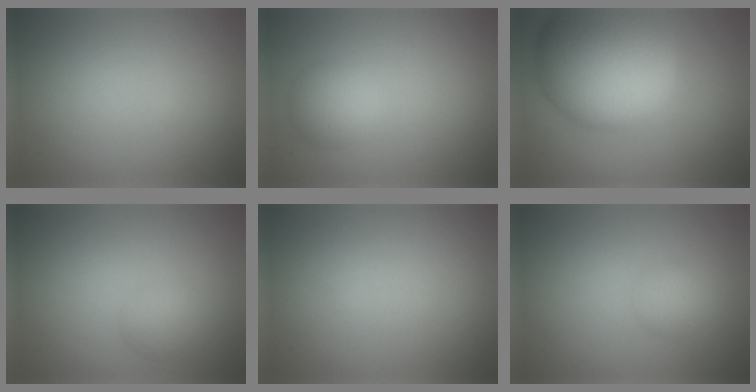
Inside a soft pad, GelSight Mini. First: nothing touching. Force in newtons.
{"total": 2.6, "press": 2.6, "slide": 0.1}
{"total": 14.6, "press": 14.6, "slide": 1.3}
{"total": 1.6, "press": 1.5, "slide": 0.1}
{"total": 0.0}
{"total": 1.8, "press": 1.8, "slide": 0.0}